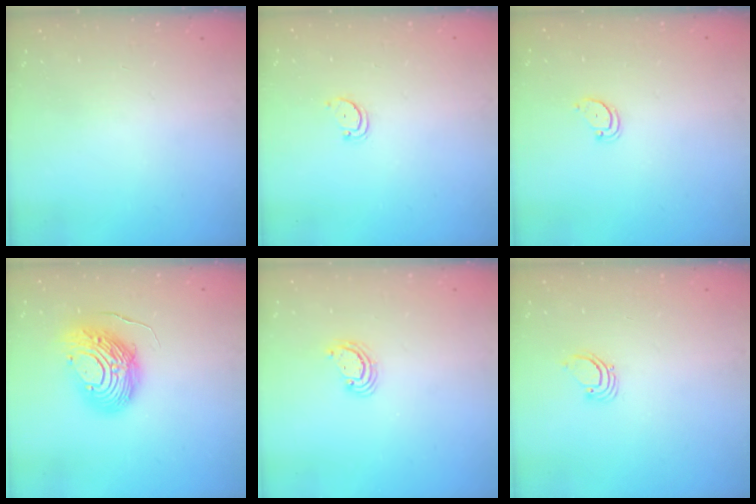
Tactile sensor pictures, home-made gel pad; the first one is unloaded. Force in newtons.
{"total": 2.3, "press": 2.3, "slide": 0.2}
{"total": 2.4, "press": 2.4, "slide": 0.2}
{"total": 13.3, "press": 13.2, "slide": 1.2}
{"total": 3.2, "press": 3.1, "slide": 0.3}
{"total": 2.2, "press": 2.2, "slide": 0.2}